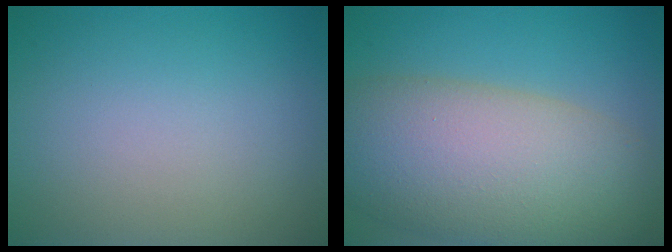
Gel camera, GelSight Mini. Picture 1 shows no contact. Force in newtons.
{"total": 12.3, "press": 12.2, "slide": 0.6}